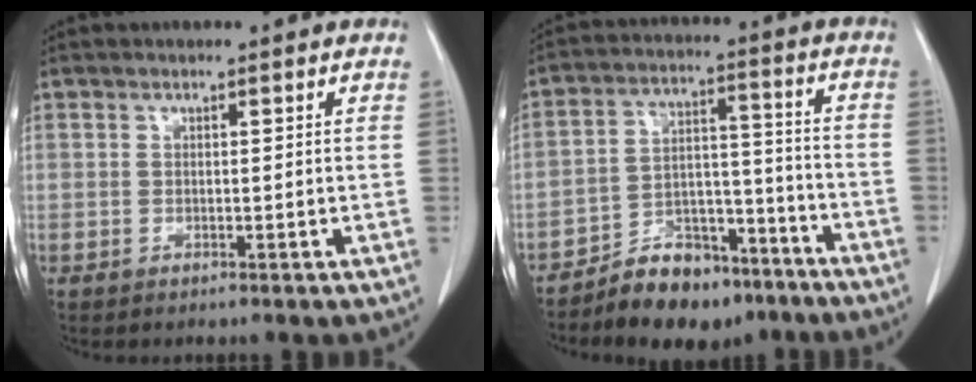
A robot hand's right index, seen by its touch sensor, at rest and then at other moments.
{"total": 11.1, "force": [-8.6, 5.5, 4.4], "torque": [-0.063, 0.037, -0.141]}